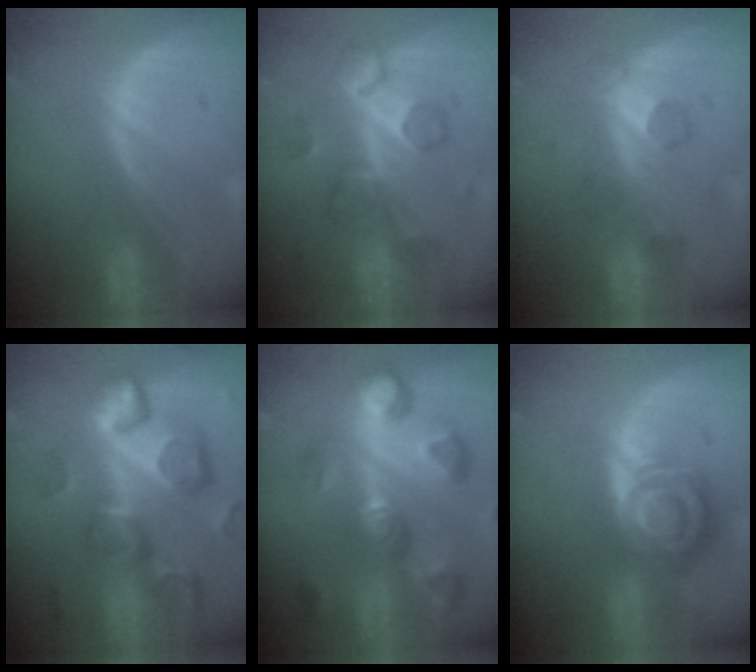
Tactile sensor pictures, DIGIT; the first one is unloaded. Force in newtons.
{"total": 8.5, "press": 7.7, "slide": 3.5}
{"total": 4.5, "press": 4.2, "slide": 1.6}
{"total": 13.0, "press": 11.4, "slide": 6.3}
{"total": 11.1, "press": 10.0, "slide": 4.8}
{"total": 8.6, "press": 7.4, "slide": 4.4}